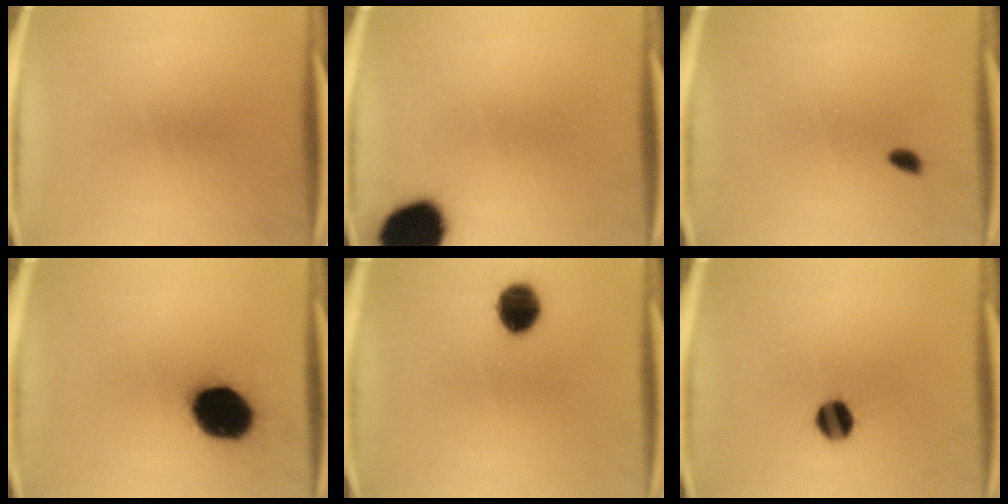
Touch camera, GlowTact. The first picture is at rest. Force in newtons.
{"total": 17.2}
{"total": 1.5}
{"total": 18.0}
{"total": 8.3}
{"total": 6.5}